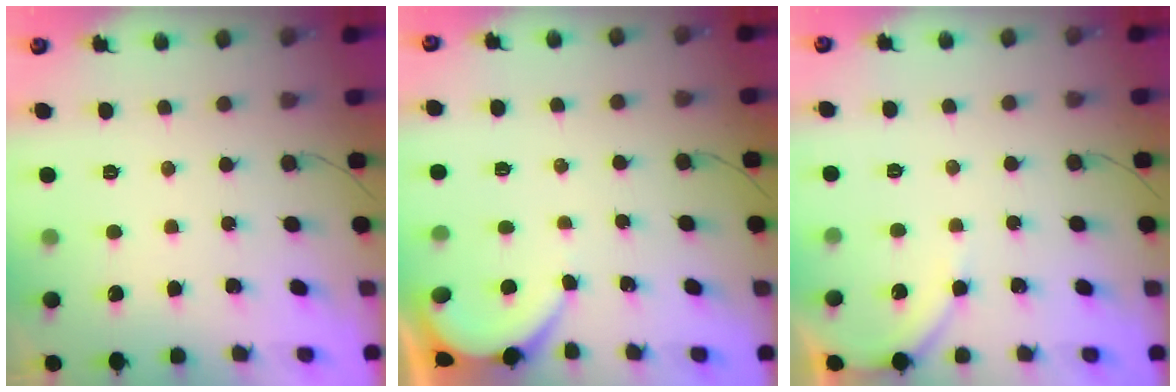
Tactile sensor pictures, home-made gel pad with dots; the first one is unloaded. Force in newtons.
{"total": 1.9, "press": 1.9, "slide": 0.3}
{"total": 5.1, "press": 5.1, "slide": 0.6}